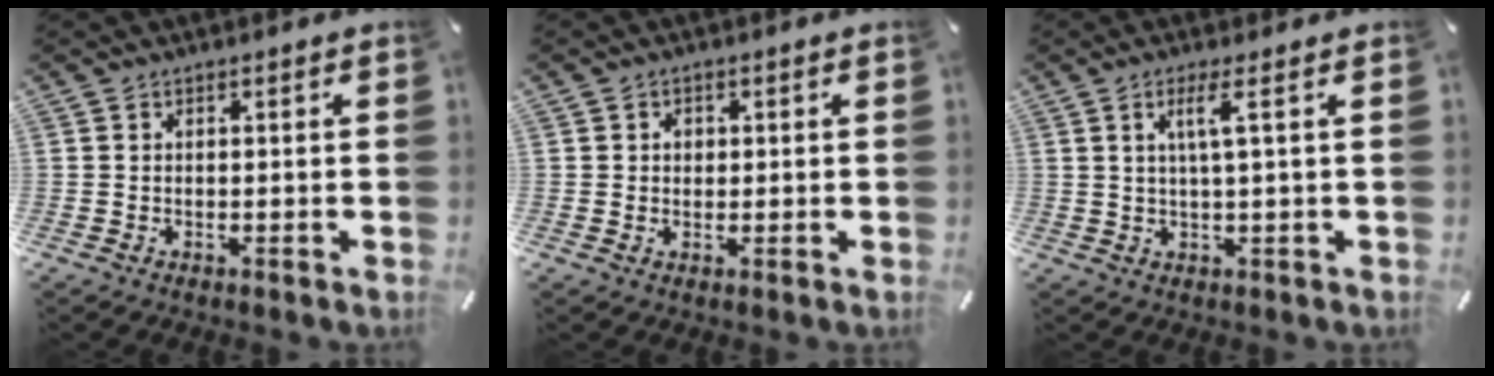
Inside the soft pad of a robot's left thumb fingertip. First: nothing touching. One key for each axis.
{"total": 1.6, "fx": 0.2, "fy": 1.4, "fz": 0.7, "tx": 0.000, "ty": 0.001, "tz": -0.001}
{"total": 4.9, "fx": 1.4, "fy": 0.2, "fz": 4.7, "tx": -0.093, "ty": -0.002, "tz": 0.019}